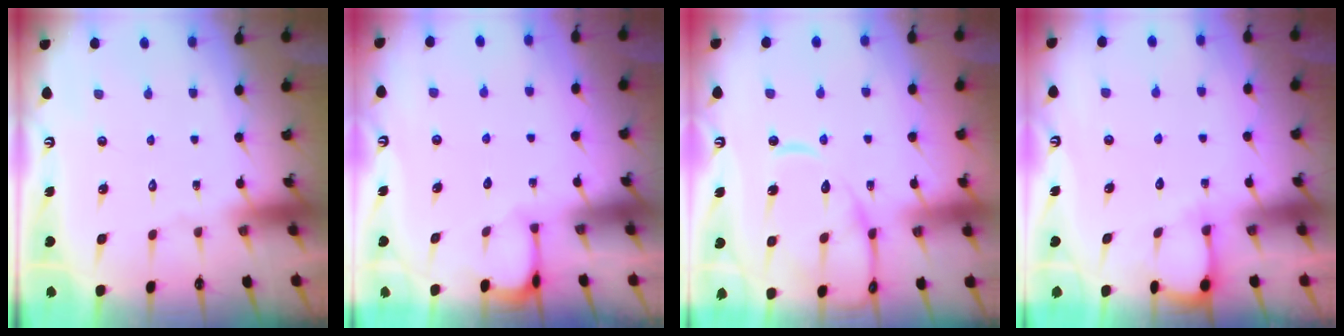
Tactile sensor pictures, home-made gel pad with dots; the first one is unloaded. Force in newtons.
{"total": 1.6, "press": 1.6, "slide": 0.1}
{"total": 13.1, "press": 13.0, "slide": 1.3}
{"total": 3.3, "press": 3.2, "slide": 0.3}